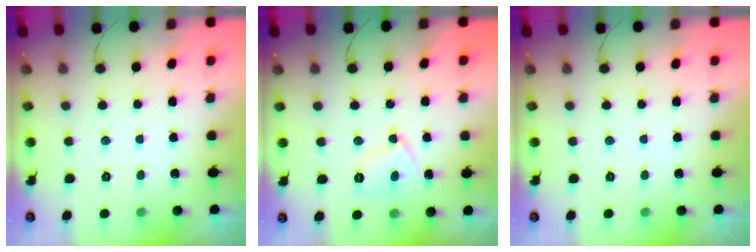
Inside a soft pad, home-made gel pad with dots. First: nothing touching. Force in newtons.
{"total": 7.9, "press": 7.7, "slide": 1.6}
{"total": 0.0}